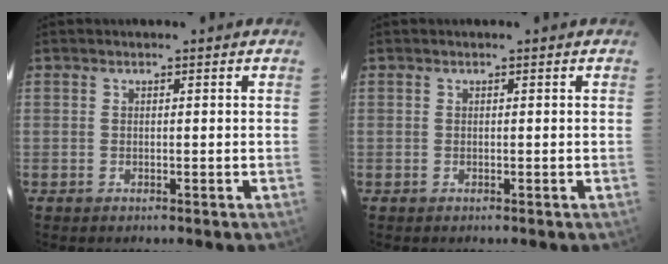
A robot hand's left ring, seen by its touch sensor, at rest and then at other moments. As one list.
[{"total": 0.0}]